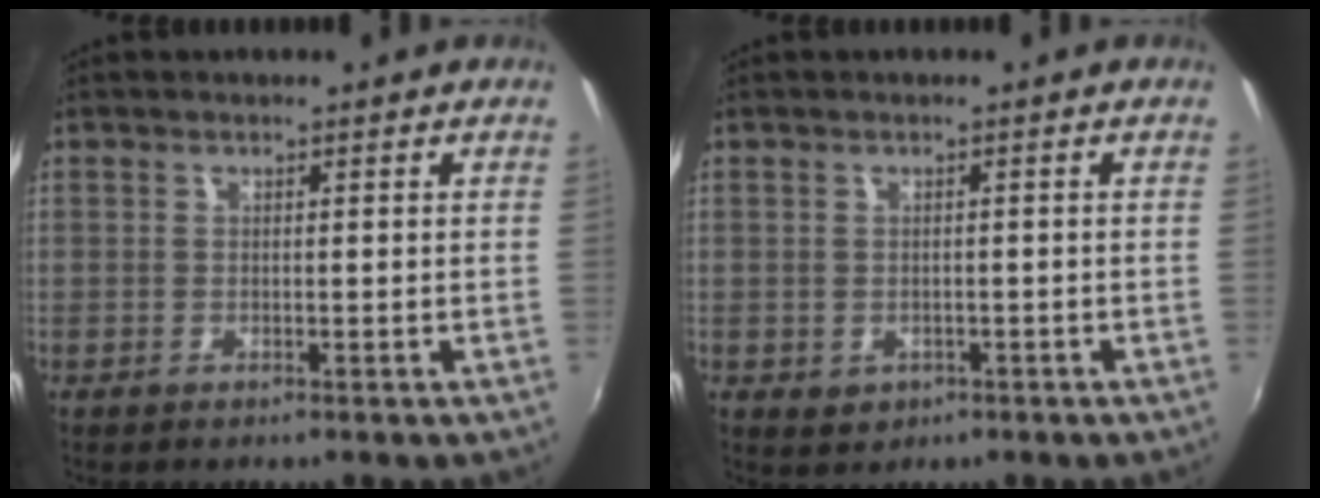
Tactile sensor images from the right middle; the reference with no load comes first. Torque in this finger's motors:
{"motor_torque": [0.45, -0.44, 0.03, 0.00]}